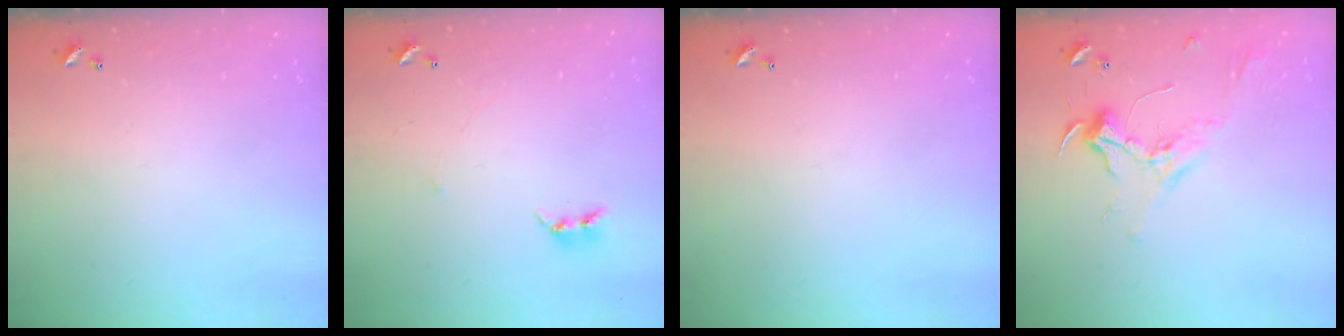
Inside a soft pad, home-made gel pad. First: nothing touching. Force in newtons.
{"total": 2.7, "press": 2.7, "slide": 0.3}
{"total": 0.0}
{"total": 2.3, "press": 2.2, "slide": 0.7}